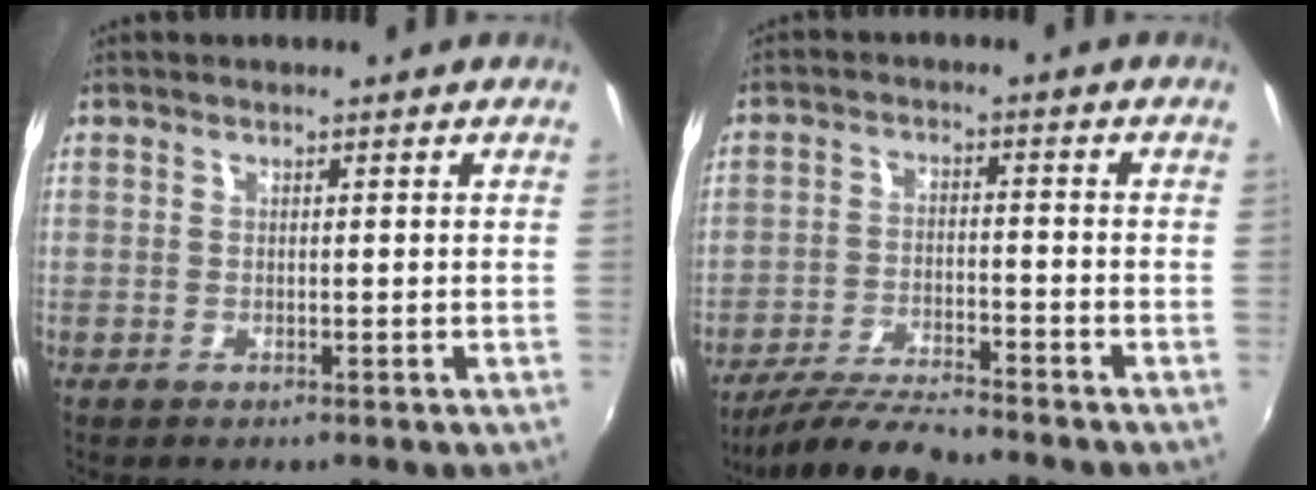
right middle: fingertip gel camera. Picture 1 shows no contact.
{"total": 9.0, "force": [-8.3, 0.3, 3.4], "torque": [-0.085, -0.010, -0.152]}